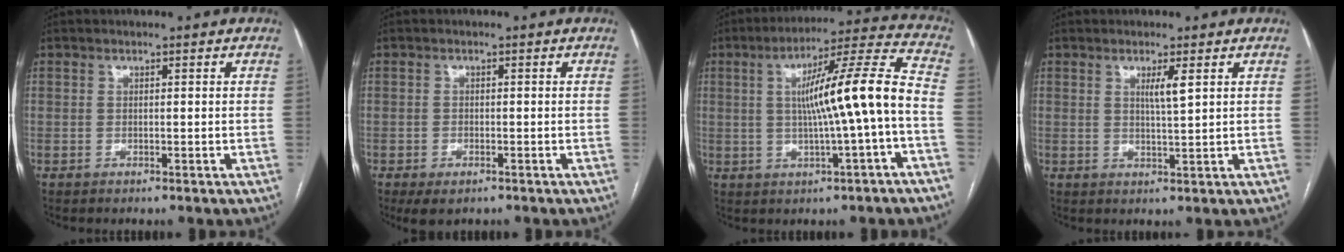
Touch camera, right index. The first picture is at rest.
{"total": 3.0, "force": [-1.8, 1.5, 1.9], "torque": [-0.033, -0.006, -0.018]}
{"total": 13.6, "force": [-0.9, -0.5, 13.5], "torque": [-0.211, 0.020, -0.015]}
{"total": 2.8, "force": [1.2, -0.2, 2.5], "torque": [-0.047, -0.005, 0.021]}